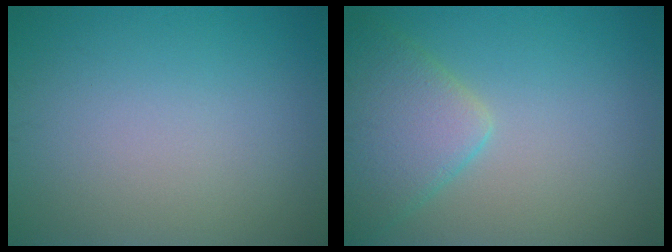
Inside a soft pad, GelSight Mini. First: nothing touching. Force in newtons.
{"total": 4.9, "press": 4.9, "slide": 0.3}